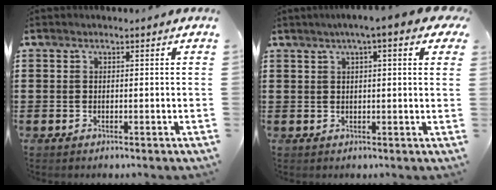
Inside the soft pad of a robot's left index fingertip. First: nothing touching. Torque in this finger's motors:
{"motor_torque": [2.14, 0.00, 0.54, 0.21]}